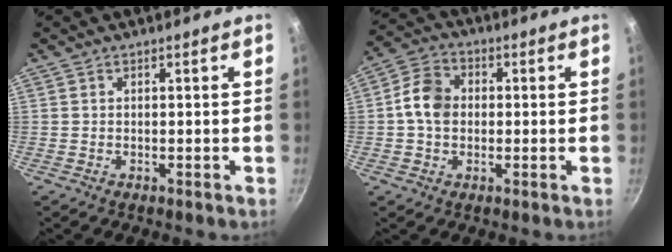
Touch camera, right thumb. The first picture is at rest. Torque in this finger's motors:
{"motor_torque": [1.16, 1.51, 1.15, -0.15, 0.07]}